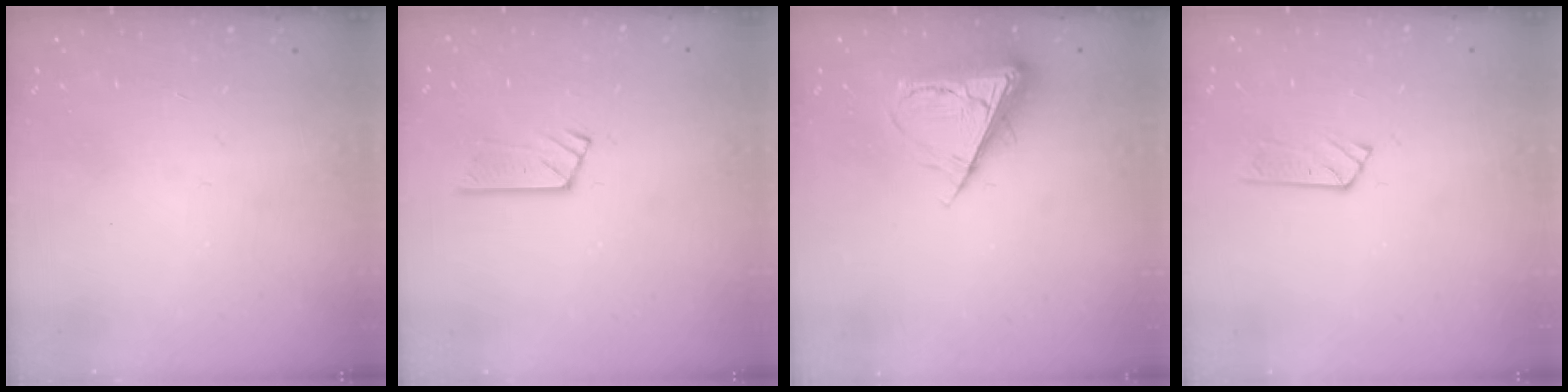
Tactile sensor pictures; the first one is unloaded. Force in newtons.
{"total": 6.0, "press": 6.0, "slide": 0.5}
{"total": 11.2, "press": 11.2, "slide": 0.9}
{"total": 3.4, "press": 3.4, "slide": 0.3}